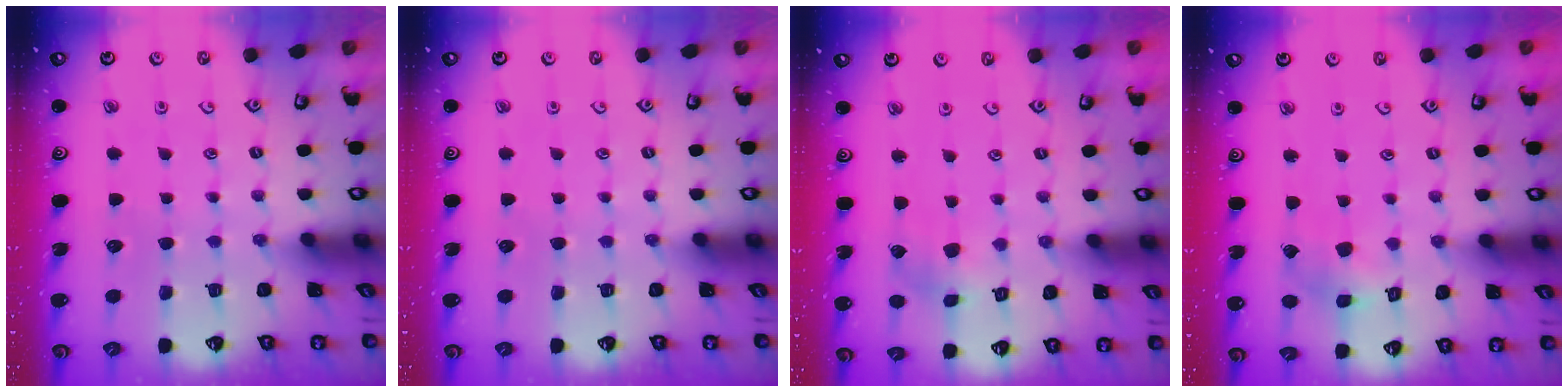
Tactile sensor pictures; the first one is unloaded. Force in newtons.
{"total": 0.0}
{"total": 2.2, "press": 2.2, "slide": 0.4}
{"total": 4.0, "press": 3.9, "slide": 0.5}